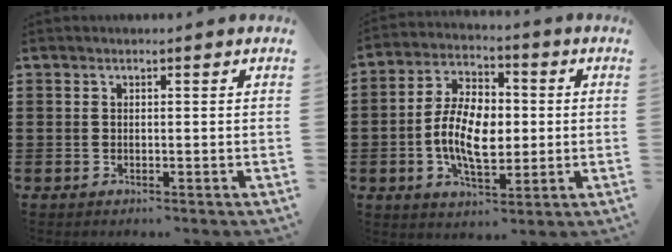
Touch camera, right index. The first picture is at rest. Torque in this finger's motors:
{"motor_torque": [2.14, 0.00, 1.05, 0.21]}